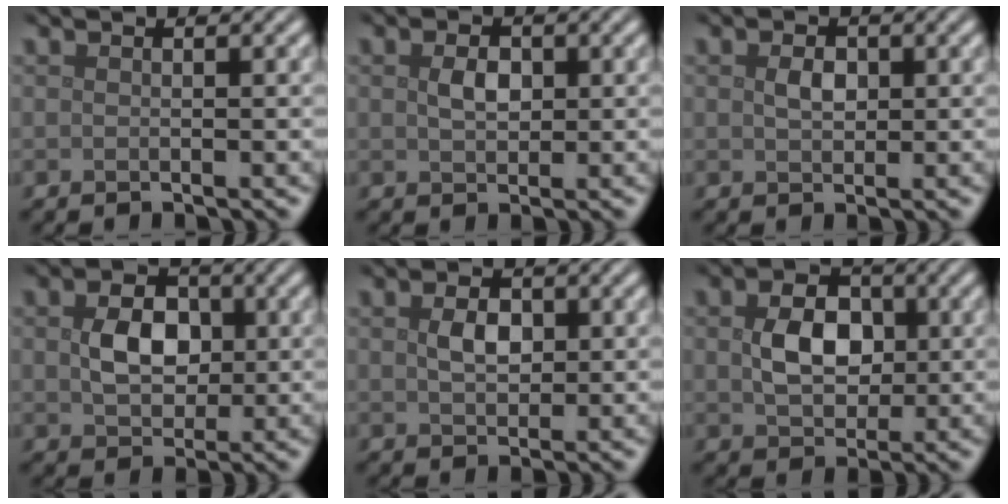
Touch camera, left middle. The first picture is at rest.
{"total": 2.0, "force": [0.4, 1.4, 1.4], "torque": [-0.033, 0.001, 0.007]}
{"total": 1.7, "force": [0.3, 1.2, 1.2], "torque": [-0.026, 0.001, 0.006]}
{"total": 4.1, "force": [0.4, 3.0, 2.7], "torque": [-0.059, 0.000, 0.004]}
{"total": 2.3, "force": [0.4, 1.6, 1.7], "torque": [-0.038, 0.001, 0.008]}
{"total": 4.5, "force": [0.4, 3.3, 3.0], "torque": [-0.067, -0.001, 0.005]}